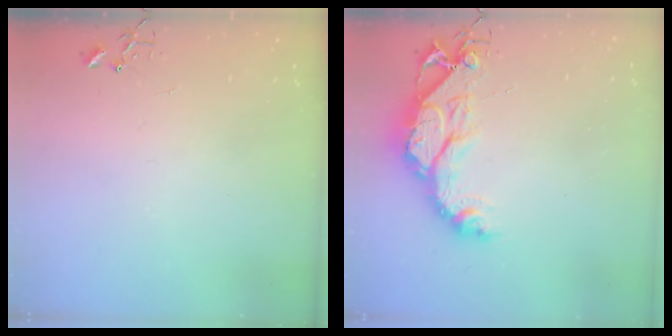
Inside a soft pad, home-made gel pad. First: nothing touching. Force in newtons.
{"total": 15.9, "press": 15.9, "slide": 1.7}